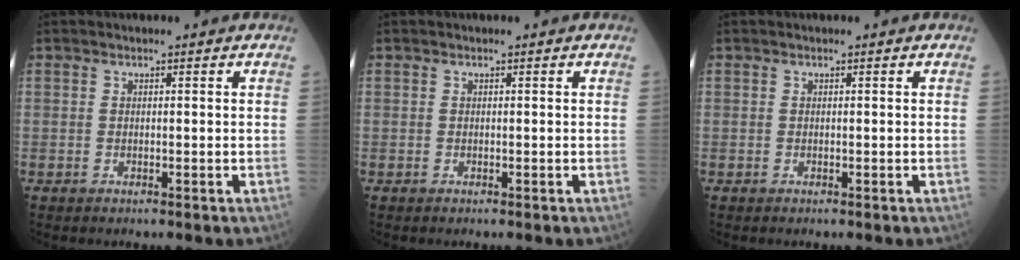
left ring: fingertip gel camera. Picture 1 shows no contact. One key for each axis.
{"total": 0.0}
{"total": 0.0}